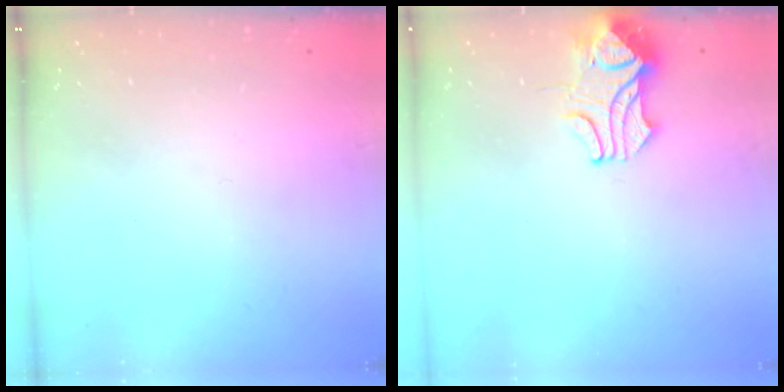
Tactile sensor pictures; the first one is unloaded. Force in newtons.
{"total": 2.1, "press": 1.9, "slide": 0.8}